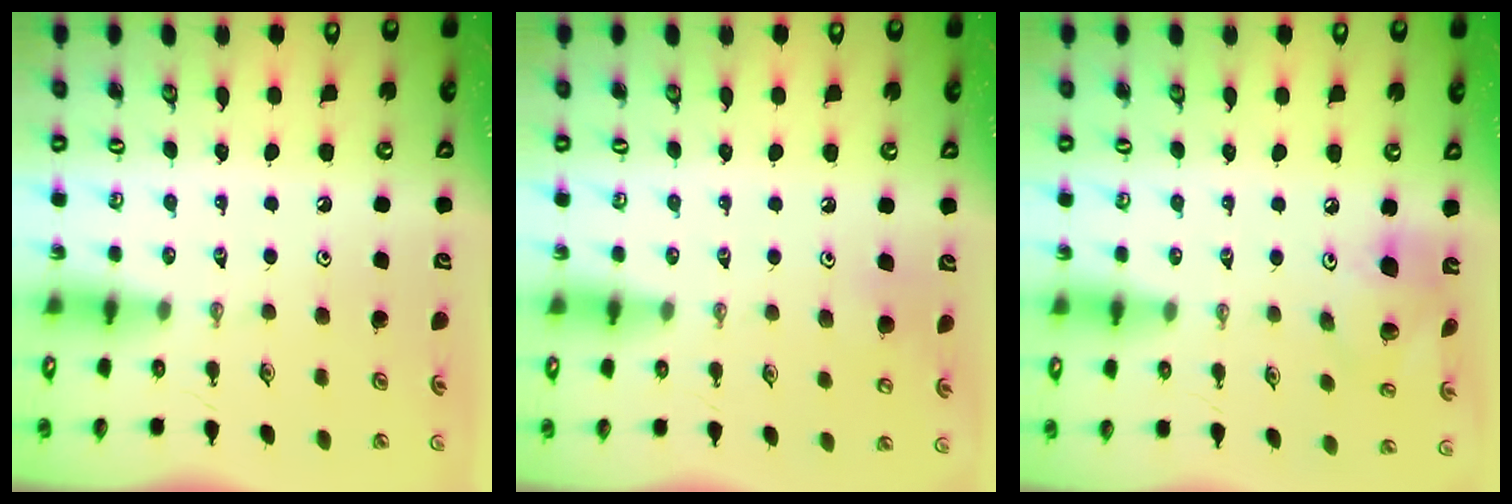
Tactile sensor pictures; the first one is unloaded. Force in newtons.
{"total": 6.1, "press": 6.0, "slide": 0.5}
{"total": 12.4, "press": 12.2, "slide": 2.2}